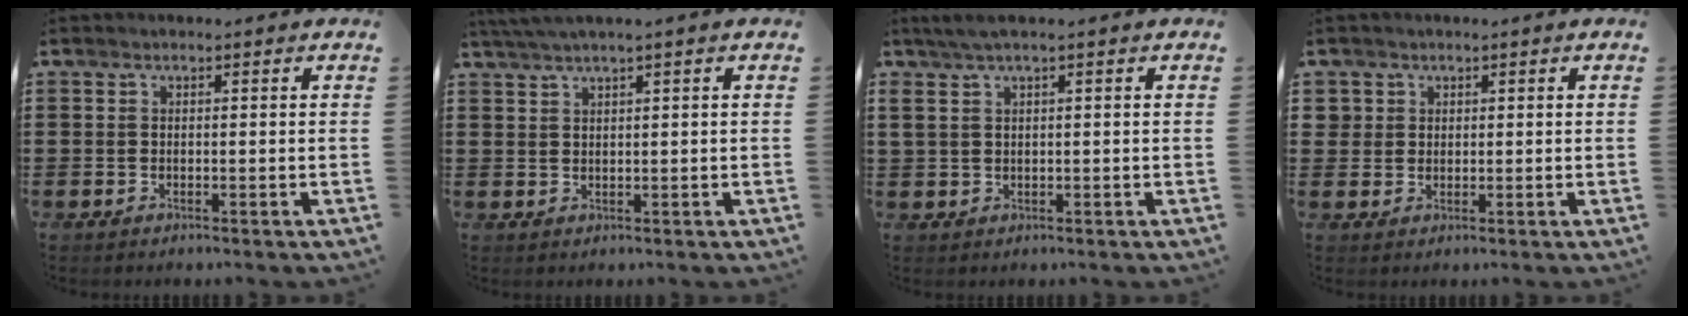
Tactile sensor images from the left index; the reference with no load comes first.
{"total": 2.0, "force": [1.4, -0.4, 1.4], "torque": [-0.028, -0.001, 0.026]}
{"total": 2.2, "force": [0.8, 0.3, 2.0], "torque": [-0.038, 0.002, 0.014]}
{"total": 2.0, "force": [0.9, 1.8, 0.1], "torque": [-0.011, 0.008, 0.016]}